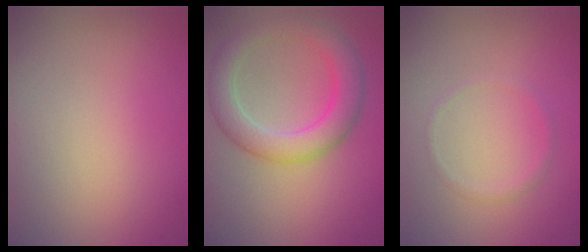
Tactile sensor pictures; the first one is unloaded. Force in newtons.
{"total": 4.8, "press": 4.8, "slide": 0.3}
{"total": 0.9, "press": 0.9, "slide": 0.1}